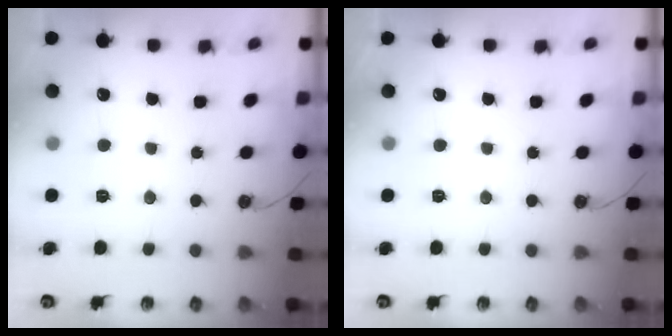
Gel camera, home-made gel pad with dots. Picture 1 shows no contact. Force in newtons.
{"total": 0.0}